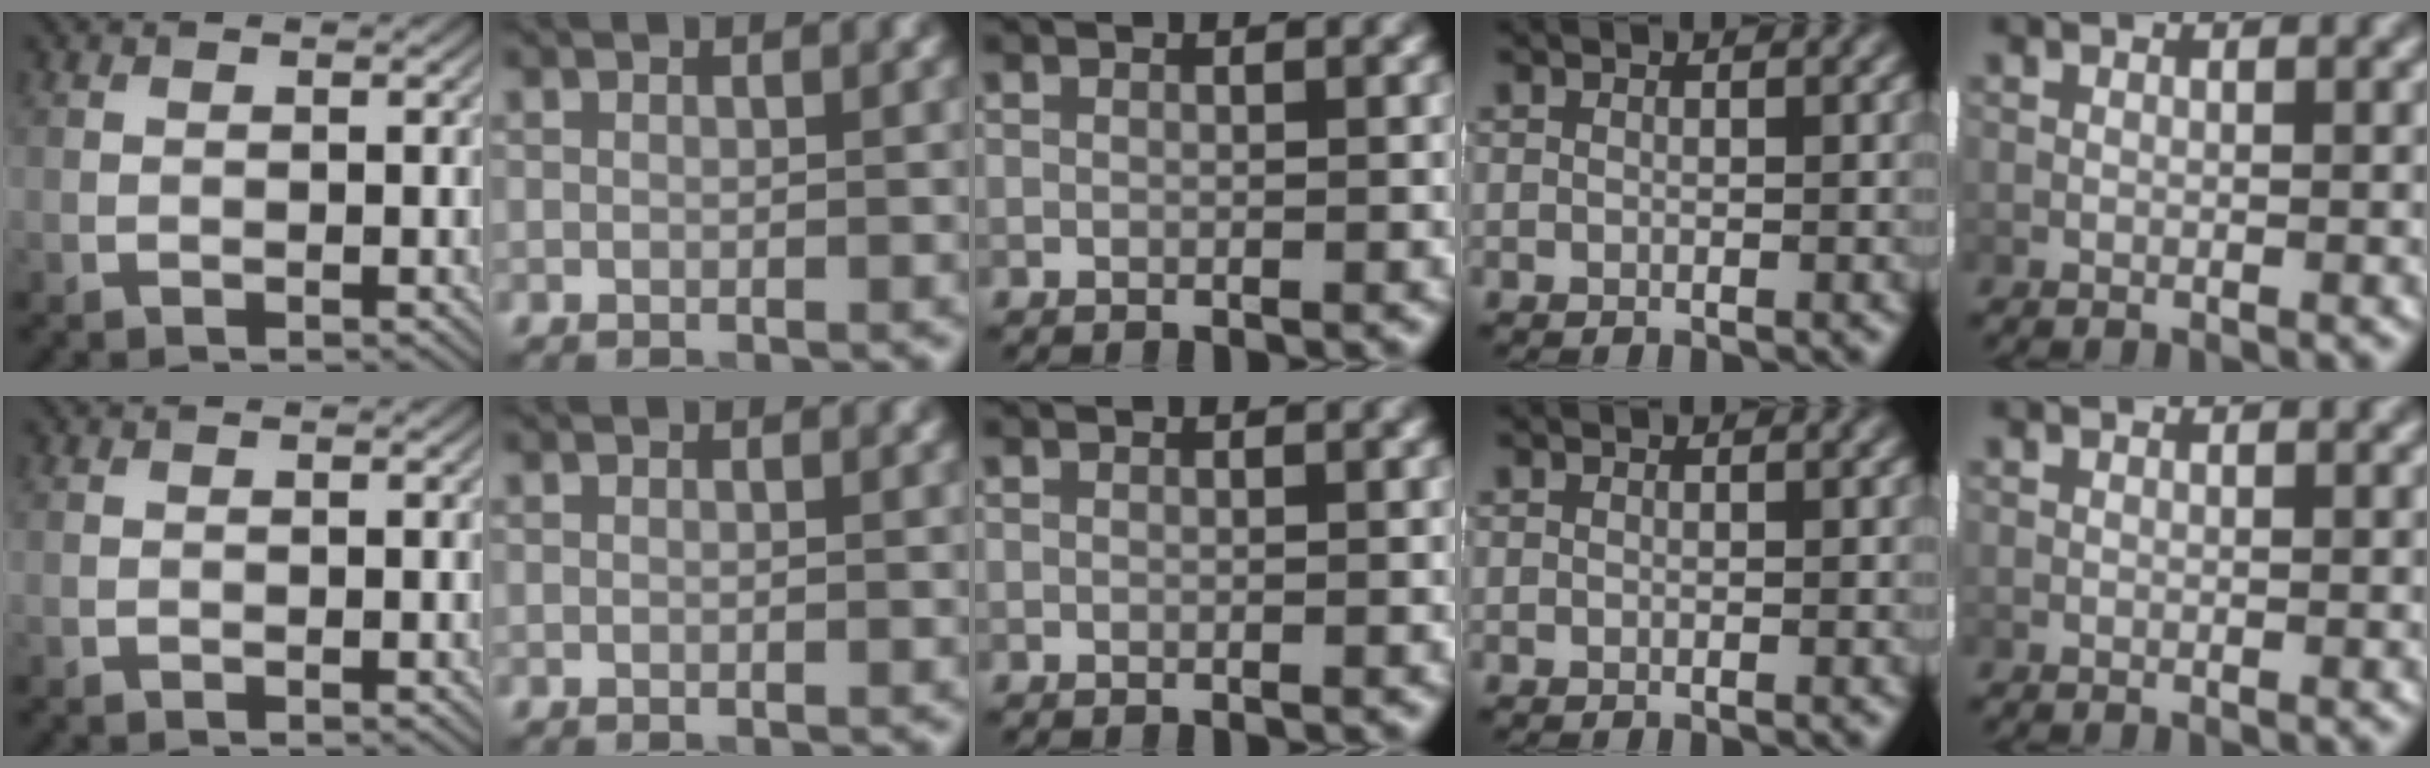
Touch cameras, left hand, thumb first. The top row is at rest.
{}